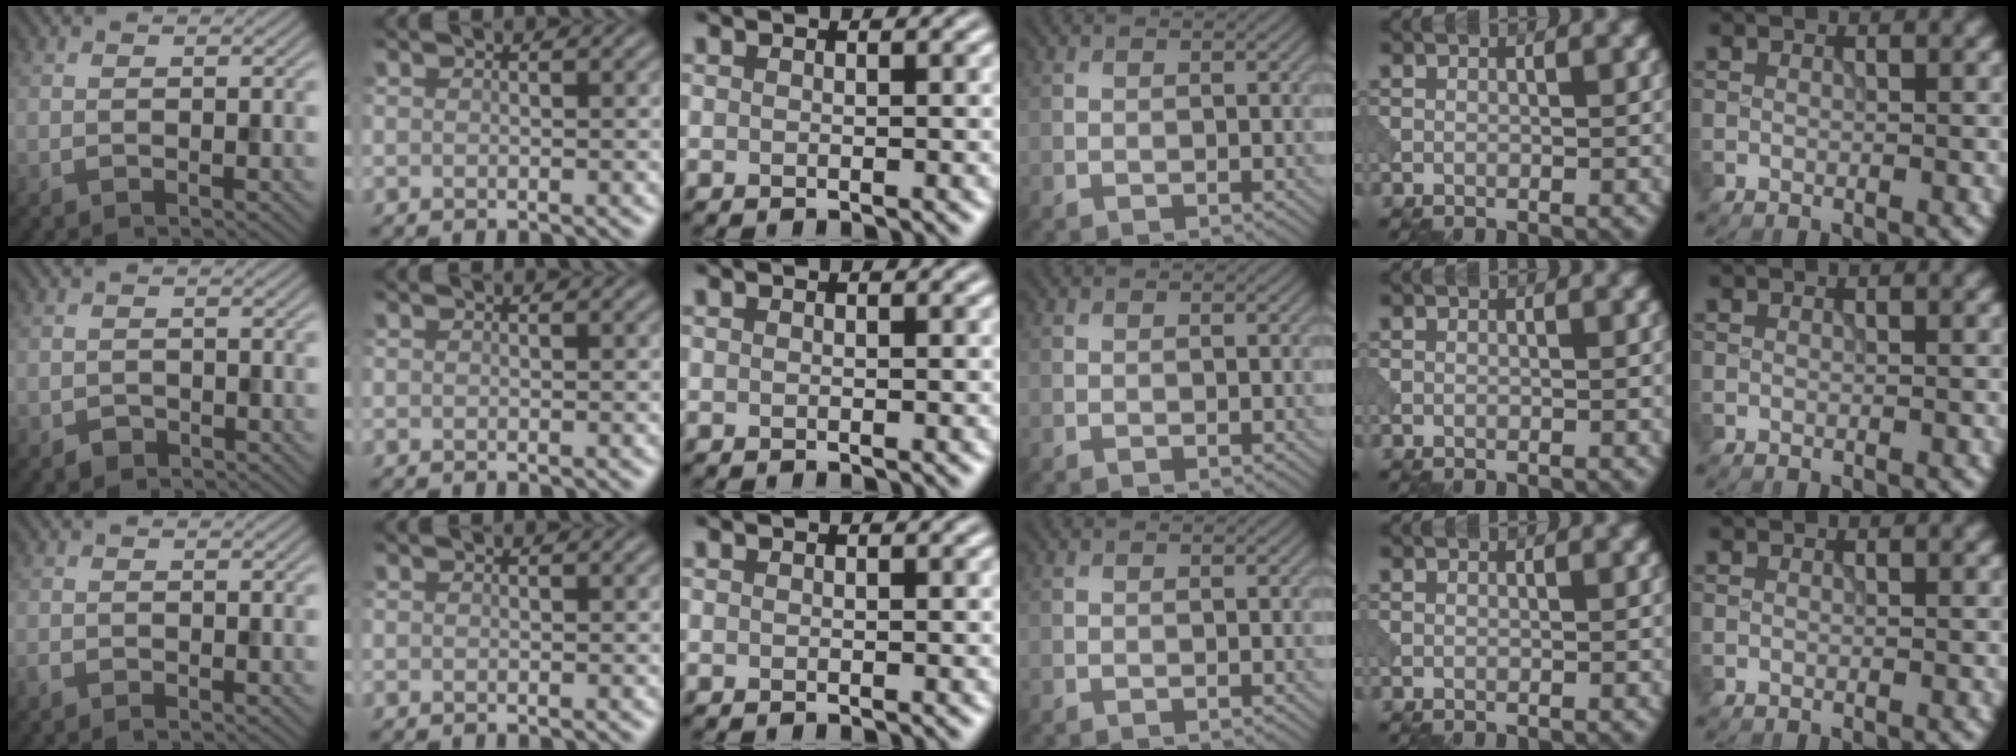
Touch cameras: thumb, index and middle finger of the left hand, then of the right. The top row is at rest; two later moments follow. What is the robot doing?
{"motion": "open", "object": "sandwich press"}